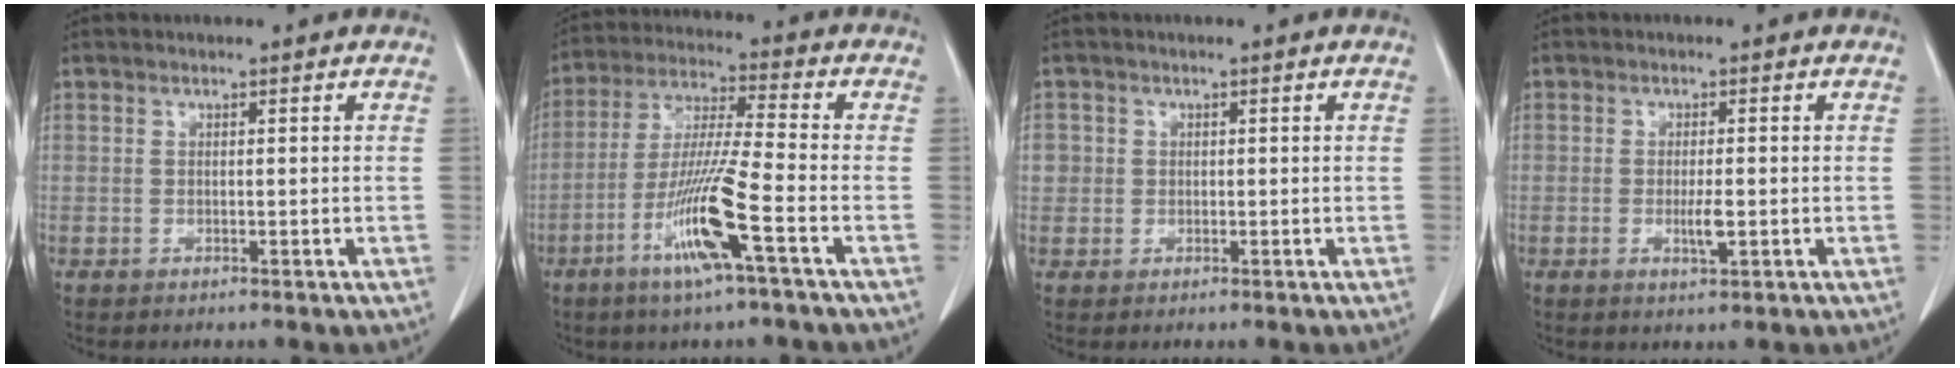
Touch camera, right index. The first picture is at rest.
{"total": 12.1, "force": [-5.2, -0.5, 10.9], "torque": [-0.216, -0.012, -0.102]}
{"total": 2.1, "force": [0.2, 2.1, 0.2], "torque": [0.009, 0.007, 0.005]}
{"total": 2.7, "force": [-0.5, 0.5, 2.6], "torque": [-0.048, -0.001, -0.005]}